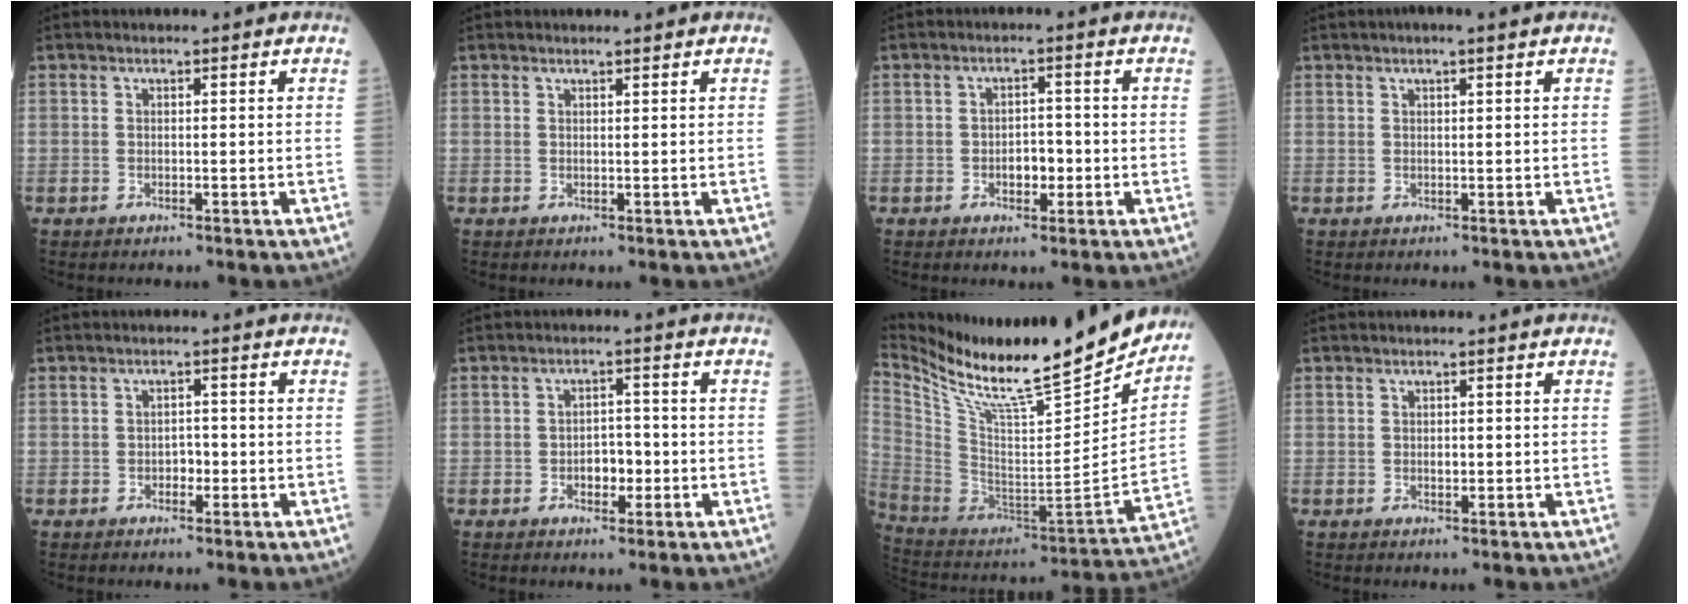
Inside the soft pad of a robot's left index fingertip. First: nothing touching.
{"total": 1.2, "force": [1.1, -0.1, 0.3], "torque": [-0.006, 0.007, 0.021]}
{"total": 3.0, "force": [-0.9, 1.7, 2.3], "torque": [-0.032, 0.005, -0.011]}
{"total": 1.9, "force": [1.3, 0.0, 1.4], "torque": [-0.024, 0.010, 0.021]}
{"total": 1.6, "force": [-0.6, 1.0, 1.0], "torque": [-0.010, 0.005, -0.010]}
{"total": 3.3, "force": [-1.0, 1.9, 2.5], "torque": [-0.033, 0.006, -0.014]}
{"total": 27.8, "force": [23.9, 2.8, 13.8], "torque": [-0.253, -0.070, 0.379]}
{"total": 0.7, "force": [0.0, 0.4, 0.6], "torque": [-0.010, 0.000, 0.003]}